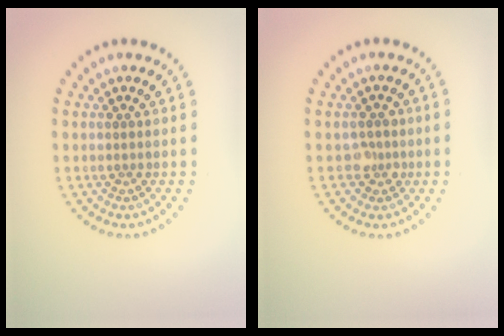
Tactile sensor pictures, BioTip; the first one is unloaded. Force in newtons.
{"total": 1.6, "press": 1.4, "slide": 0.8}